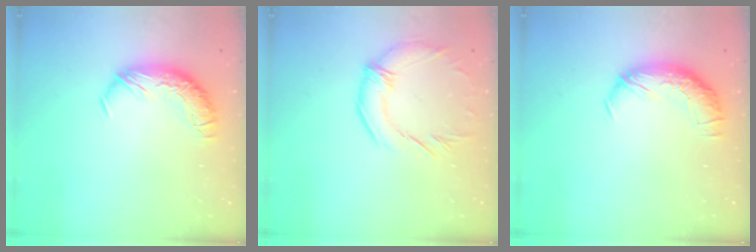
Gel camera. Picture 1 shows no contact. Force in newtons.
{"total": 2.9, "press": 2.5, "slide": 1.5}
{"total": 1.7, "press": 0.6, "slide": 1.6}